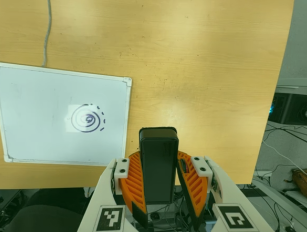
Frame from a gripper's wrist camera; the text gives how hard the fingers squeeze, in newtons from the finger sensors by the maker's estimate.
{"total": 7.2, "left": 6.3, "right": 8.0}